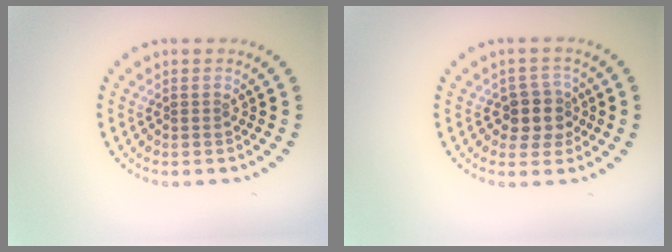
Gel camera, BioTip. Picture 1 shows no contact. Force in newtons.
{"total": 3.1, "press": 2.7, "slide": 1.4}